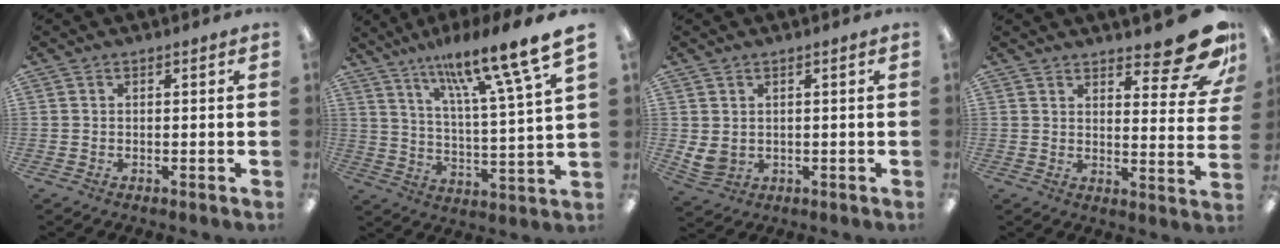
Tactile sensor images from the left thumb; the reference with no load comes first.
{"total": 16.6, "force": [12.9, 1.6, 10.4], "torque": [-0.171, -0.085, 0.203]}
{"total": 3.6, "force": [1.4, 2.7, 1.9], "torque": [-0.052, -0.008, 0.026]}
{"total": 13.5, "force": [10.3, 4.1, 7.7], "torque": [-0.093, -0.073, 0.174]}